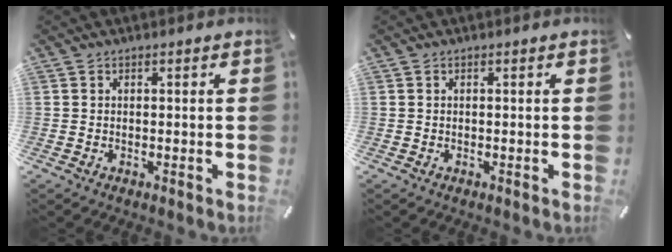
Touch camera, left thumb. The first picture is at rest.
{"total": 0.0}